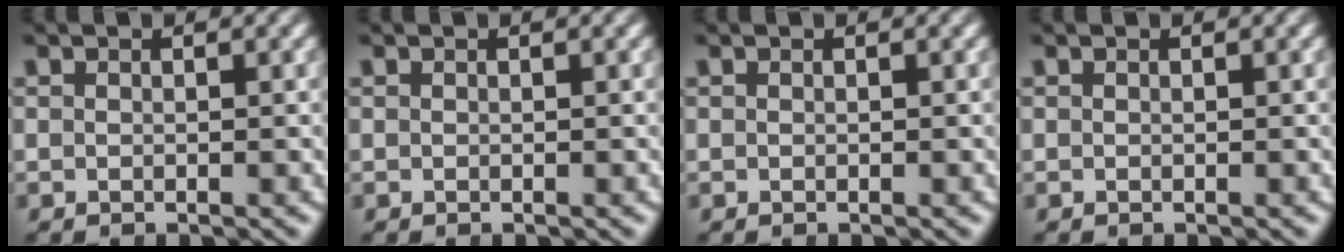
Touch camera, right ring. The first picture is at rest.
{"total": 0.0}
{"total": 0.0}
{"total": 0.0}